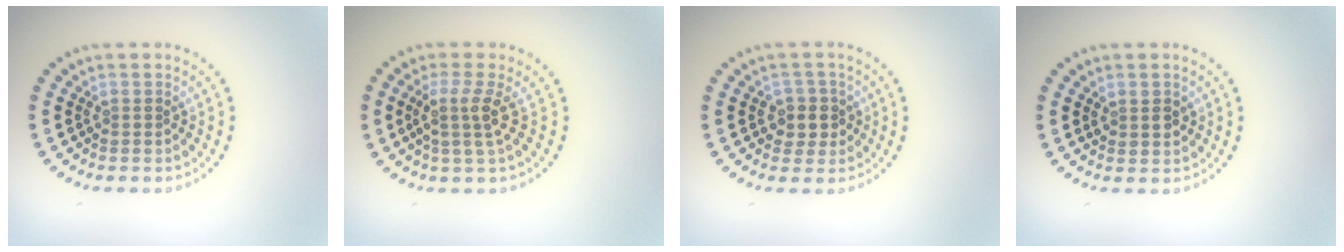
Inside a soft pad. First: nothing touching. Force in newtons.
{"total": 2.7, "press": 2.0, "slide": 1.8}
{"total": 2.2, "press": 2.0, "slide": 1.0}
{"total": 1.5, "press": 1.4, "slide": 0.4}